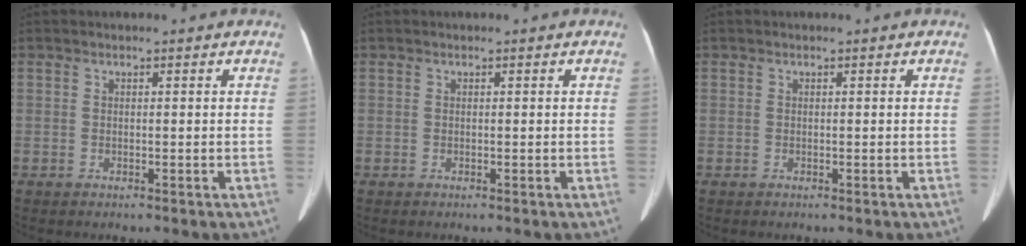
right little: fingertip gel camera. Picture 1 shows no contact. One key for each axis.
{"total": 0.0}
{"total": 0.0}